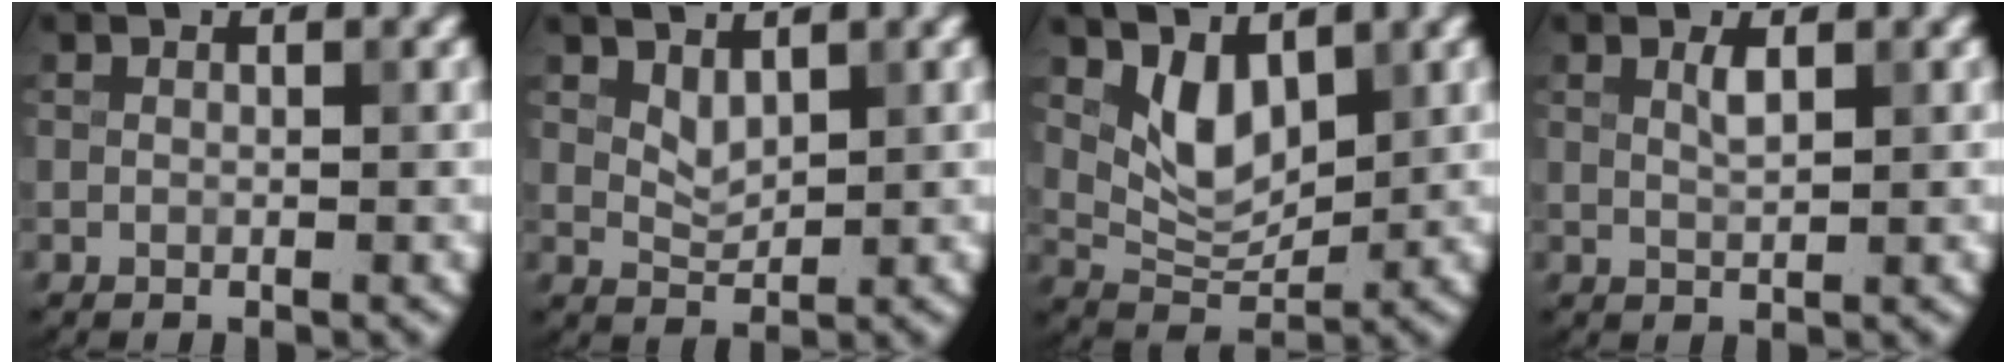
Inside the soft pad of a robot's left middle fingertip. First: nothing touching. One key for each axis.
{"total": 1.6, "fx": 1.1, "fy": 0.8, "fz": 0.9, "tx": -0.020, "ty": -0.006, "tz": 0.028}
{"total": 4.1, "fx": 1.9, "fy": 2.3, "fz": 2.8, "tx": -0.058, "ty": -0.009, "tz": 0.040}
{"total": 1.3, "fx": 0.7, "fy": 0.3, "fz": 1.1, "tx": -0.023, "ty": 0.001, "tz": 0.012}